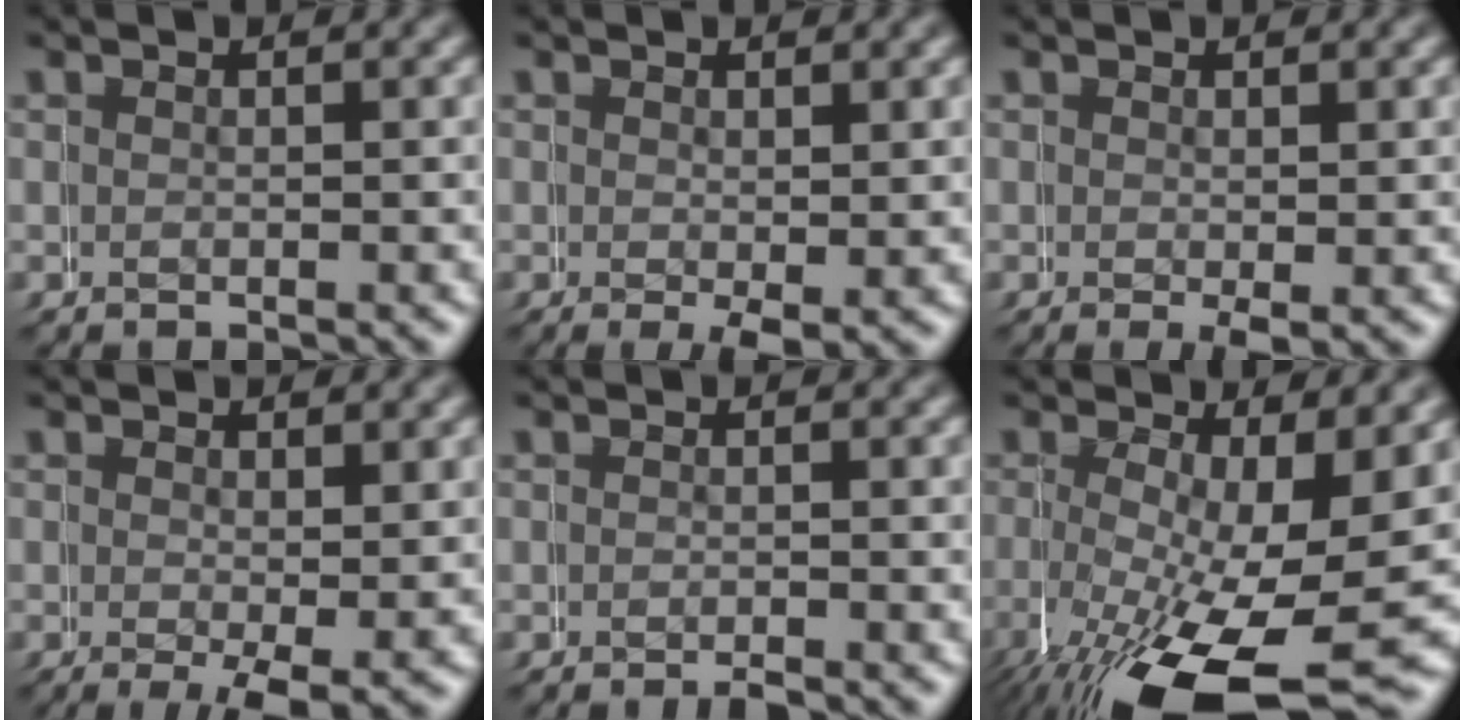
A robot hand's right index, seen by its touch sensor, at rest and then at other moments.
{"total": 1.5, "force": [-0.3, 0.3, 1.4], "torque": [-0.020, -0.012, -0.001]}
{"total": 1.0, "force": [-0.2, 0.1, 1.0], "torque": [-0.012, -0.007, -0.001]}
{"total": 2.8, "force": [-1.0, 0.7, 2.5], "torque": [-0.035, -0.019, -0.010]}
{"total": 0.8, "force": [-0.8, 0.2, 0.2], "torque": [-0.001, -0.001, -0.015]}
{"total": 10.4, "force": [-4.0, 4.7, 8.3], "torque": [-0.158, -0.052, -0.041]}